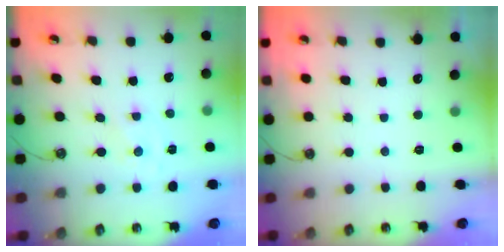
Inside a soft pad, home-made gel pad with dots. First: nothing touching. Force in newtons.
{"total": 0.0}